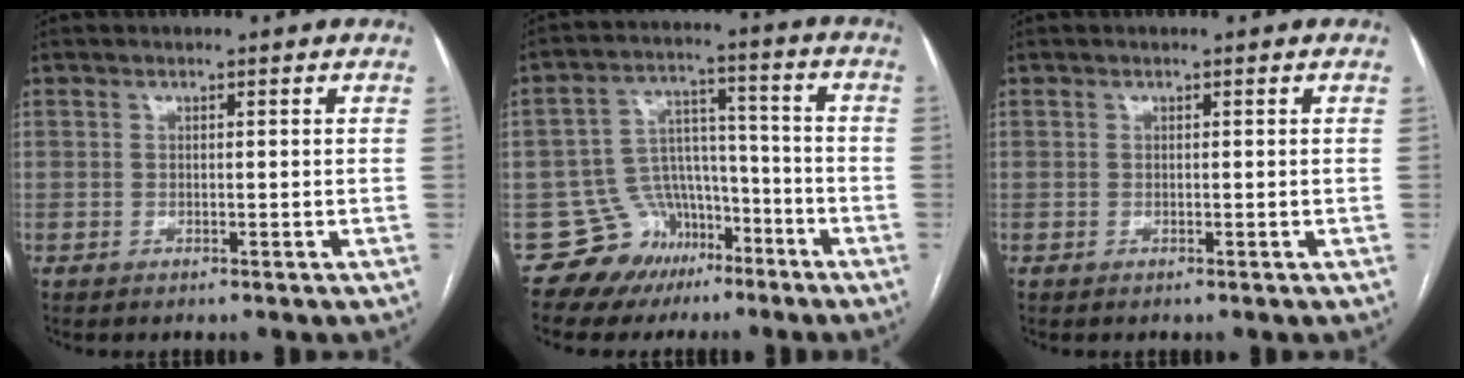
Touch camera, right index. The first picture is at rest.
{"total": 10.1, "force": [-6.1, 7.9, 1.0], "torque": [-0.009, 0.068, -0.089]}
{"total": 0.0}